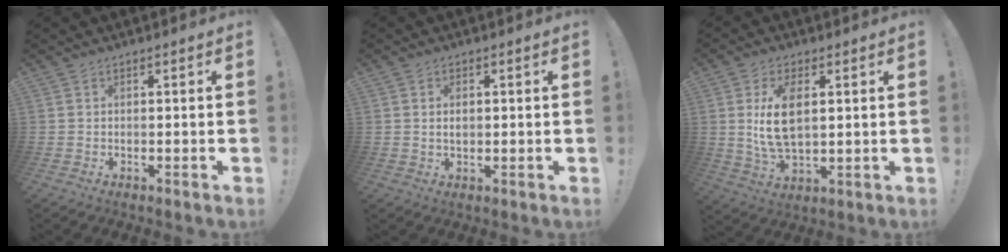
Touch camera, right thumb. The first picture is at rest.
{"total": 2.3, "force": [0.5, 1.5, 1.7], "torque": [-0.020, 0.000, 0.005]}
{"total": 11.4, "force": [2.1, 6.0, 9.5], "torque": [-0.183, -0.011, 0.033]}